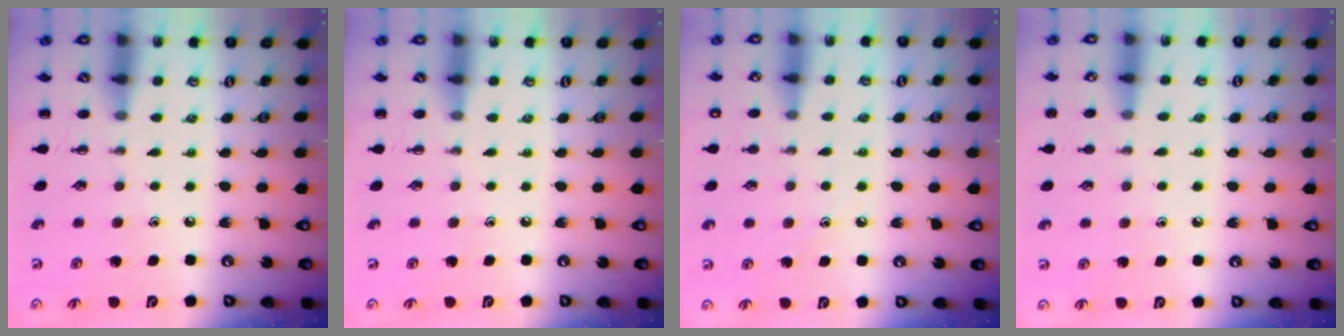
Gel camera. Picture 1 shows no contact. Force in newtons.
{"total": 0.0}
{"total": 7.8, "press": 7.5, "slide": 2.2}
{"total": 6.2, "press": 6.0, "slide": 1.8}